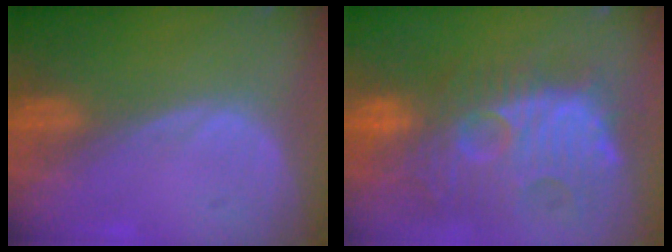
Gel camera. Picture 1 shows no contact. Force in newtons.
{"total": 13.3, "press": 12.4, "slide": 4.9}